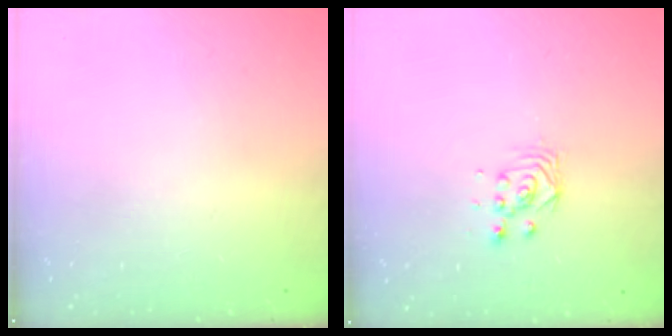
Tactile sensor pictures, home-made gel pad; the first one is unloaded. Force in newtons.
{"total": 3.0, "press": 2.9, "slide": 0.3}